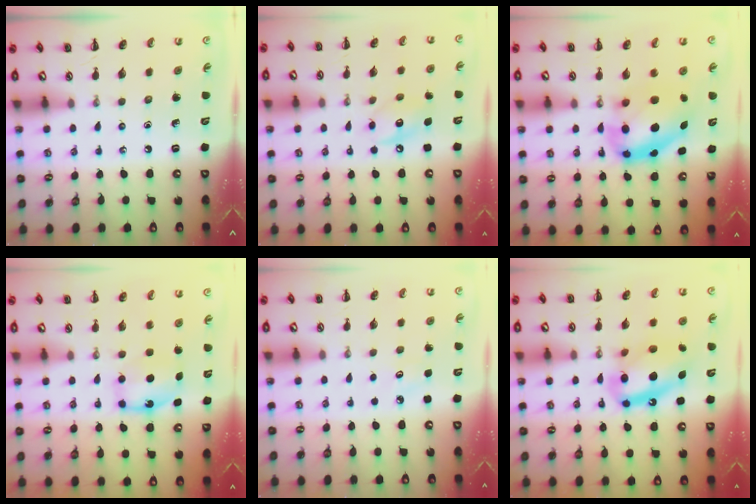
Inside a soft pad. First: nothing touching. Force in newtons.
{"total": 9.1, "press": 9.1, "slide": 0.8}
{"total": 9.6, "press": 9.4, "slide": 2.1}
{"total": 6.3, "press": 6.1, "slide": 1.5}
{"total": 3.3, "press": 3.3, "slide": 0.8}
{"total": 14.9, "press": 14.4, "slide": 3.6}